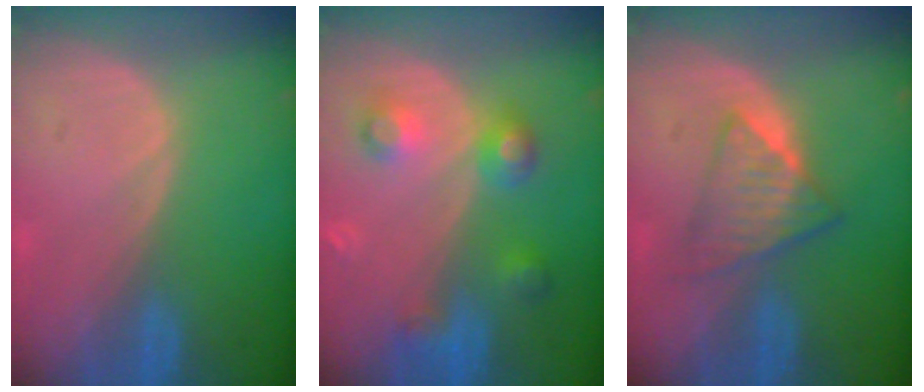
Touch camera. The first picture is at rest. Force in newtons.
{"total": 5.9, "press": 5.8, "slide": 0.4}
{"total": 5.9, "press": 5.4, "slide": 2.3}